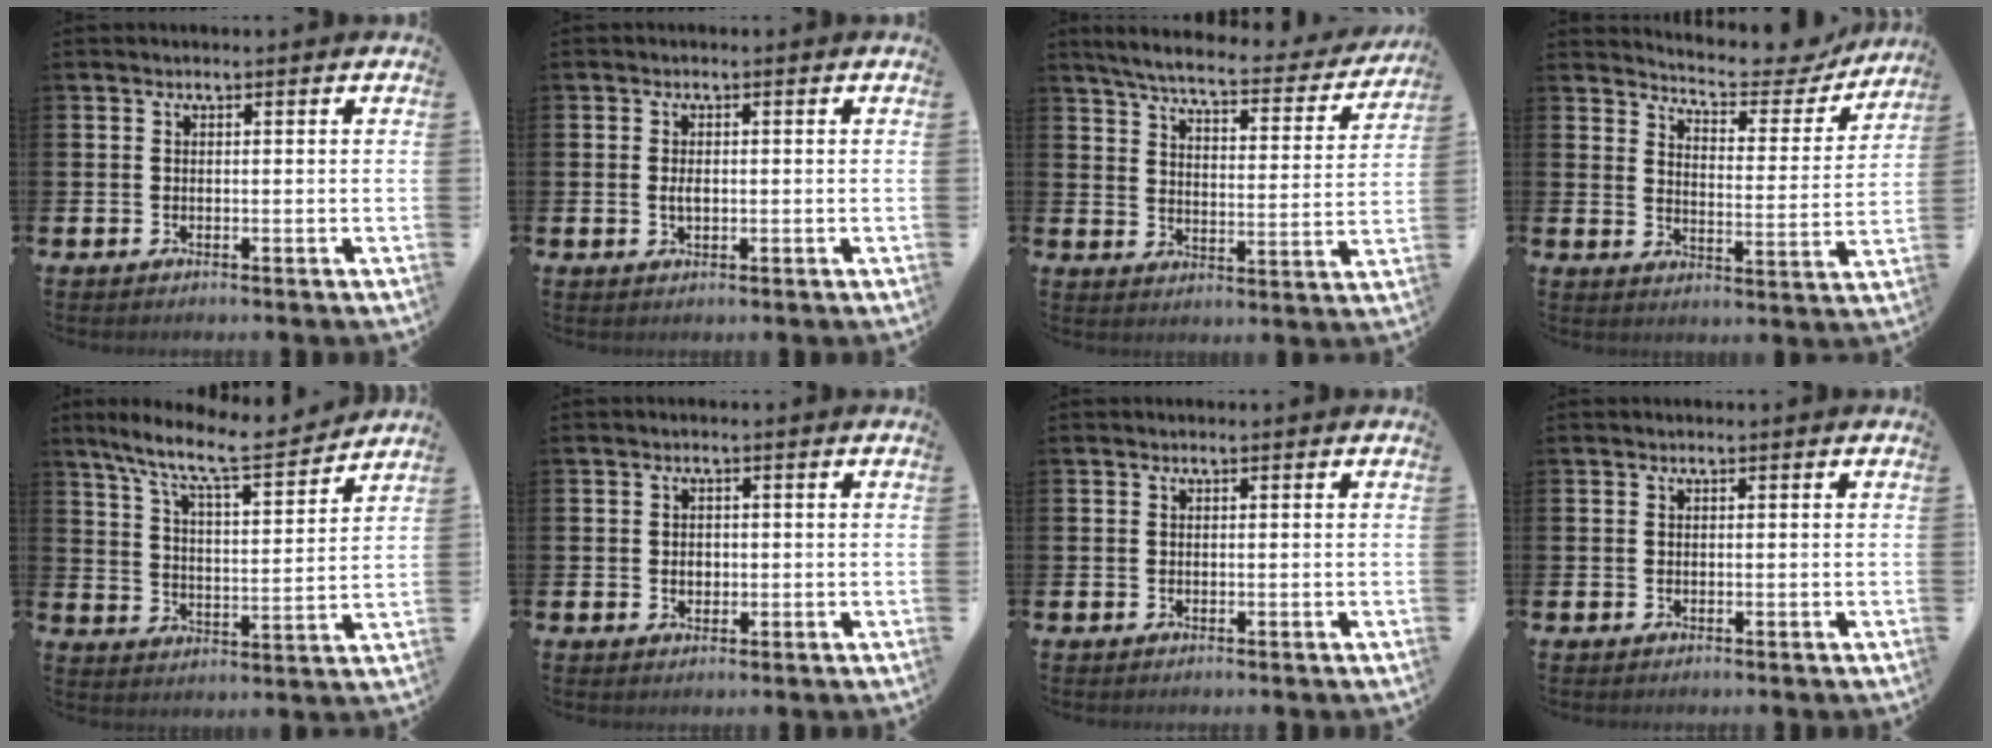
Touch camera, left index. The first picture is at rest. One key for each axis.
{"total": 1.6, "fx": -0.1, "fy": 0.9, "fz": 1.4, "tx": -0.023, "ty": 0.003, "tz": -0.003}
{"total": 6.1, "fx": 5.5, "fy": 0.7, "fz": 2.6, "tx": -0.071, "ty": -0.040, "tz": 0.087}
{"total": 5.8, "fx": 5.6, "fy": 1.0, "fz": 1.4, "tx": -0.047, "ty": -0.048, "tz": 0.090}
{"total": 9.1, "fx": 7.9, "fy": 1.1, "fz": 4.2, "tx": -0.112, "ty": -0.053, "tz": 0.133}
{"total": 1.6, "fx": 0.0, "fy": 1.3, "fz": 0.9, "tx": 0.001, "ty": 0.001, "tz": -0.007}
{"total": 0.0}
{"total": 0.0}